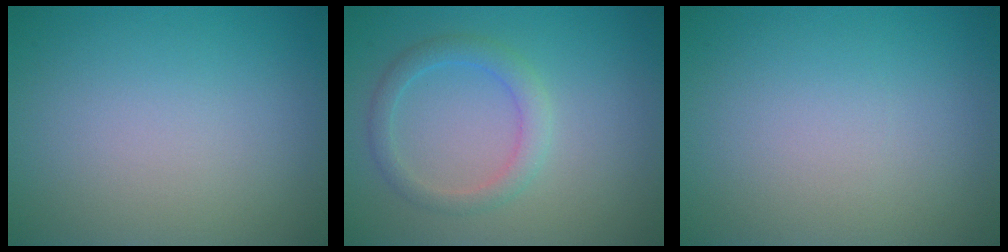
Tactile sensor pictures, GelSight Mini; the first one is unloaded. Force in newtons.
{"total": 2.3, "press": 2.3, "slide": 0.1}
{"total": 0.0}